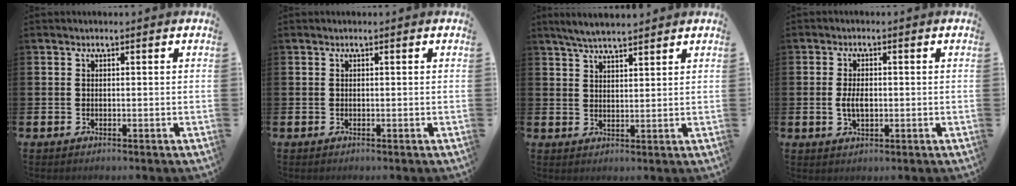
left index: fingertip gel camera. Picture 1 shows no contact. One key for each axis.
{"total": 0.0}
{"total": 4.4, "fx": 4.1, "fy": 0.4, "fz": 1.3, "tx": -0.033, "ty": -0.012, "tz": 0.074}
{"total": 3.1, "fx": -0.1, "fy": 1.8, "fz": 2.6, "tx": -0.039, "ty": 0.002, "tz": -0.006}